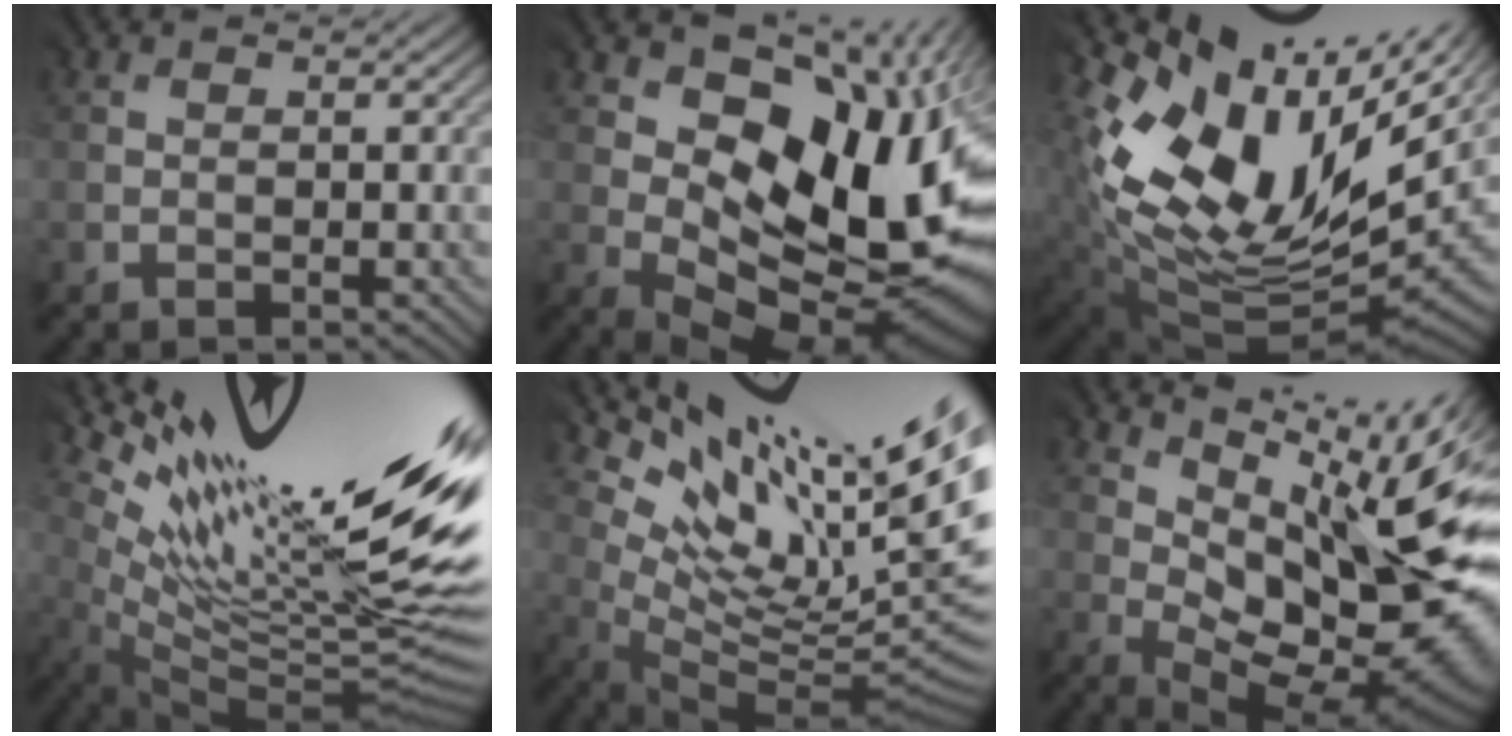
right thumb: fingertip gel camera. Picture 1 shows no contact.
{"total": 16.3, "force": [2.9, 9.9, 12.7], "torque": [-0.175, -0.009, 0.066]}
{"total": 15.8, "force": [4.5, 9.3, 11.9], "torque": [-0.225, -0.028, 0.101]}
{"total": 18.0, "force": [6.5, 4.2, 16.3], "torque": [-0.234, 0.016, 0.123]}
{"total": 16.2, "force": [7.4, 5.4, 13.4], "torque": [-0.205, 0.000, 0.153]}
{"total": 16.8, "force": [2.7, 7.8, 14.7], "torque": [-0.195, -0.007, 0.055]}